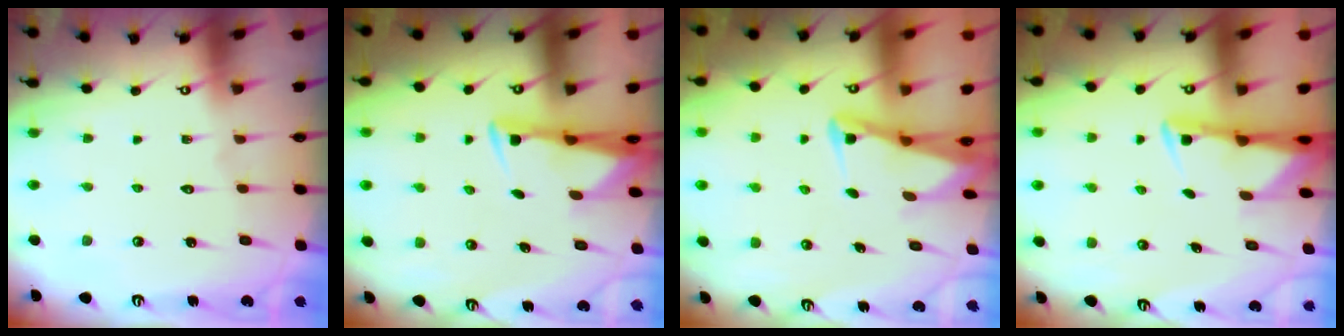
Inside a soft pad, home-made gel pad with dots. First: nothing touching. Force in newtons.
{"total": 3.0, "press": 2.8, "slide": 0.9}
{"total": 3.5, "press": 3.4, "slide": 0.7}
{"total": 2.7, "press": 2.6, "slide": 0.7}